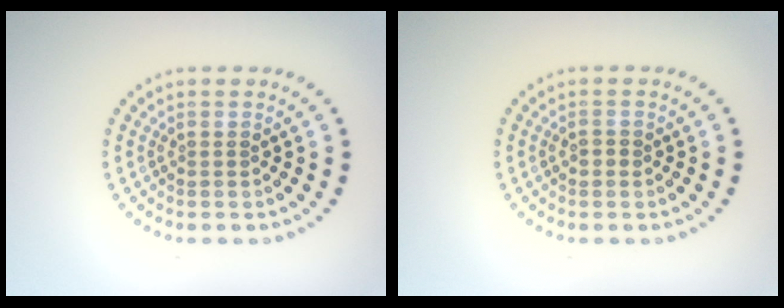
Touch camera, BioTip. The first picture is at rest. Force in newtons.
{"total": 0.8, "press": 0.8, "slide": 0.1}